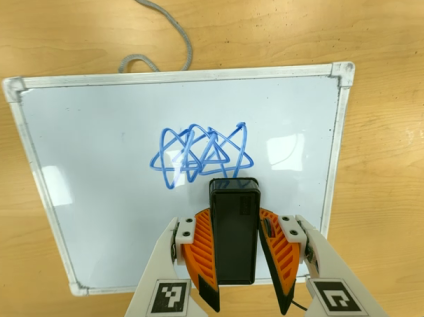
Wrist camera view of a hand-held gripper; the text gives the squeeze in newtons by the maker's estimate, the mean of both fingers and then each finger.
{"total": 6.9, "left": 5.9, "right": 7.8}